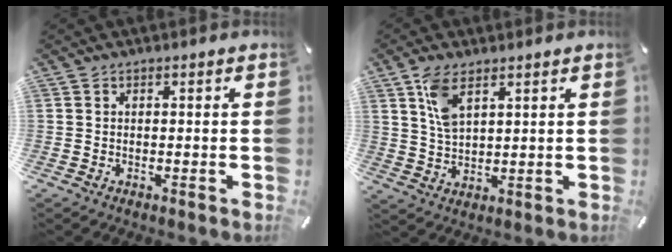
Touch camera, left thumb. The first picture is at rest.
{"total": 6.9, "force": [3.9, 3.2, 4.7], "torque": [-0.109, -0.002, 0.070]}